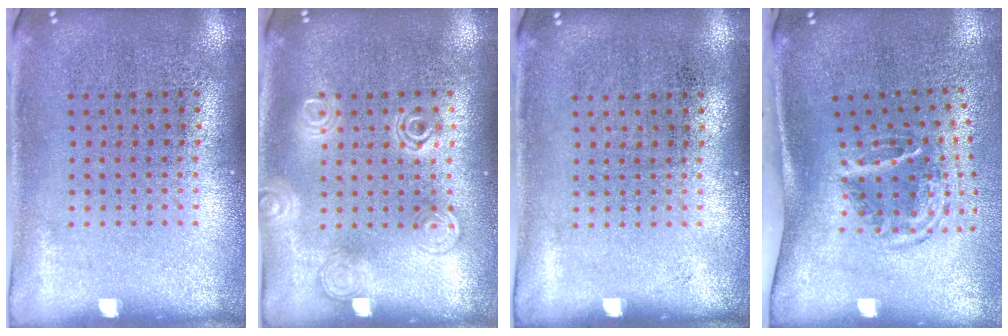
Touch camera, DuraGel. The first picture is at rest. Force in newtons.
{"total": 1.3, "press": 1.3, "slide": 0.2}
{"total": 0.0}
{"total": 1.9, "press": 1.2, "slide": 1.5}